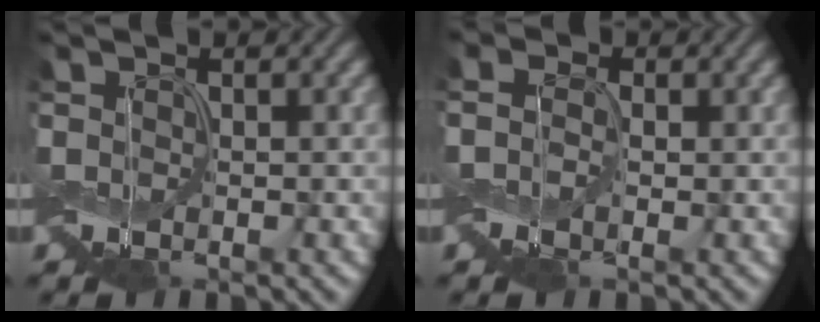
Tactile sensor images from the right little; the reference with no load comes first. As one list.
[{"total": 1.7, "force": [0.0, 1.4, 1.0], "torque": [-0.028, 0.008, -0.010]}]